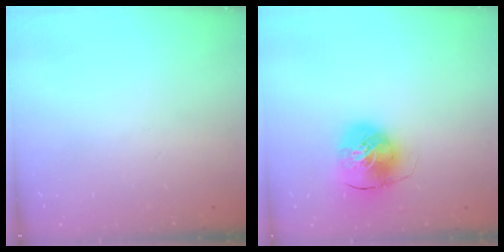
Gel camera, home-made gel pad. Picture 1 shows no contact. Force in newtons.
{"total": 10.4, "press": 10.2, "slide": 1.8}